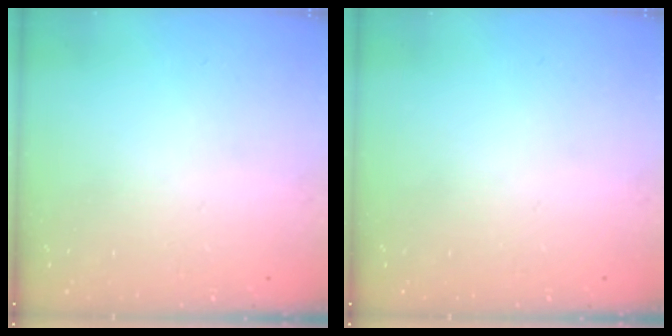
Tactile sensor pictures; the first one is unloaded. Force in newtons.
{"total": 0.0}